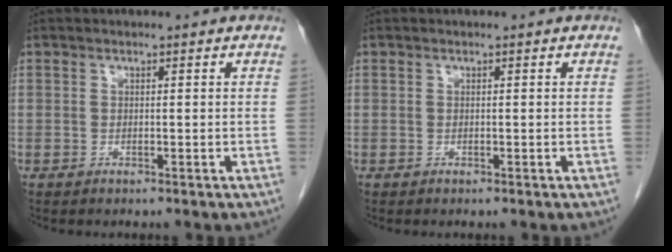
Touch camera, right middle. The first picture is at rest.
{"total": 0.0}